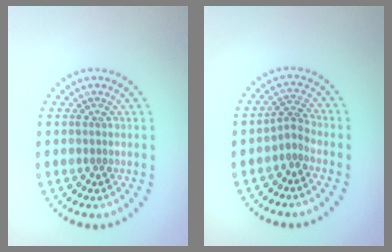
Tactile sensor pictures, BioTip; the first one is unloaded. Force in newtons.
{"total": 2.0, "press": 1.3, "slide": 1.5}